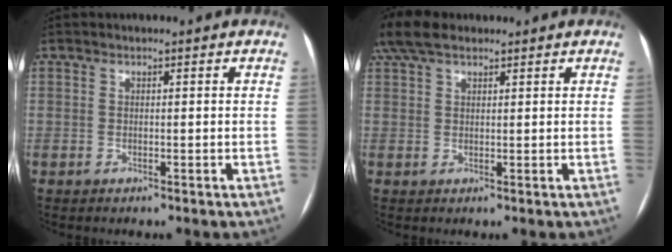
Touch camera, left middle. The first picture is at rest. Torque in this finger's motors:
{"motor_torque": [0.53, -0.64, 0.27, 0.08]}